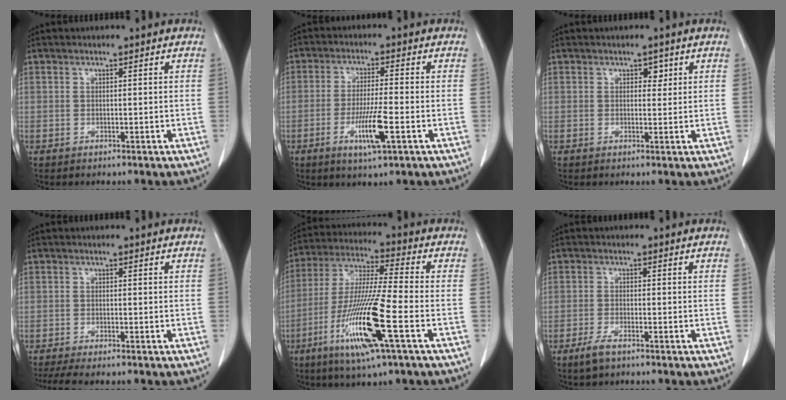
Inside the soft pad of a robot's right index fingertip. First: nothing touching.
{"total": 7.3, "force": [-2.8, 0.3, 6.7], "torque": [-0.127, -0.014, -0.049]}
{"total": 1.5, "force": [0.7, 1.0, 0.9], "torque": [-0.006, 0.000, 0.007]}
{"total": 6.0, "force": [-5.1, 0.7, 3.2], "torque": [-0.043, -0.012, -0.079]}
{"total": 16.0, "force": [-6.2, 0.2, 14.7], "torque": [-0.304, -0.023, -0.118]}
{"total": 2.9, "force": [-2.0, 0.7, 2.0], "torque": [-0.045, -0.004, -0.037]}